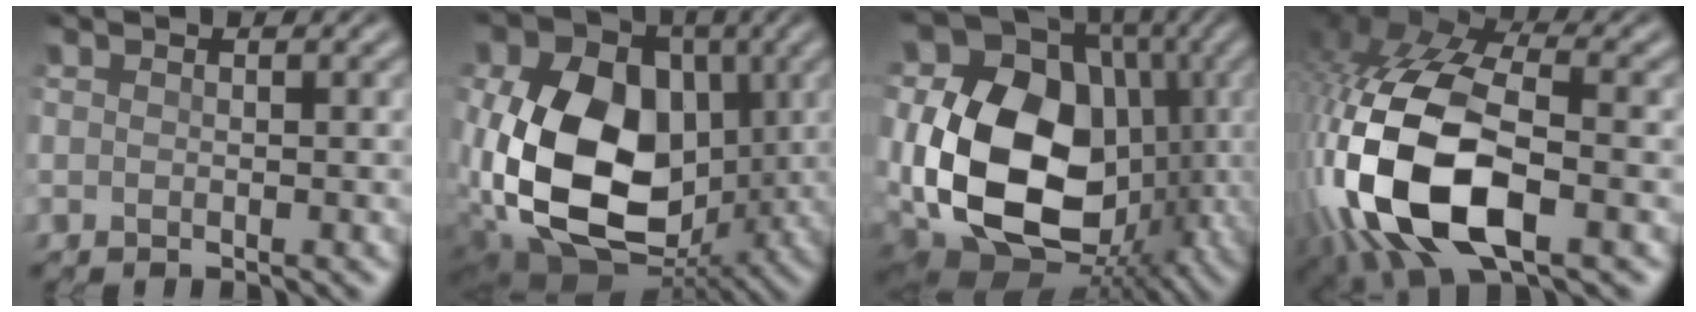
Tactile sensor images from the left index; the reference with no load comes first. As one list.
[{"total": 20.2, "force": [-0.1, 15.5, 12.9], "torque": [-0.273, -0.017, -0.012]}, {"total": 20.2, "force": [0.7, 15.5, 12.9], "torque": [-0.272, -0.012, 0.020]}, {"total": 15.1, "force": [-4.7, 7.5, 12.2], "torque": [-0.274, -0.013, -0.080]}]